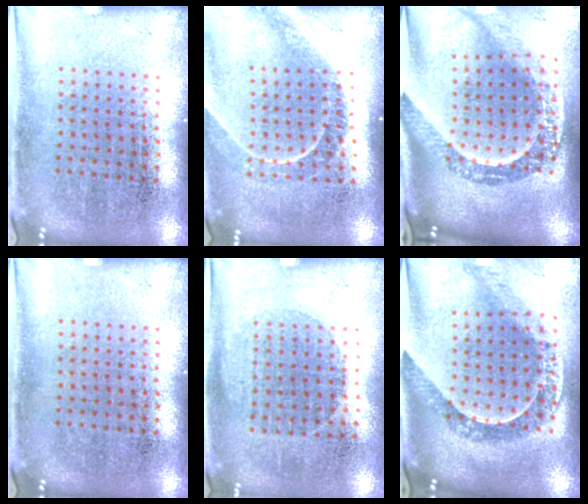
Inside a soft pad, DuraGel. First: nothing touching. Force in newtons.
{"total": 1.2, "press": 1.2, "slide": 0.2}
{"total": 3.3, "press": 2.4, "slide": 2.3}
{"total": 0.0}
{"total": 1.0, "press": 0.9, "slide": 0.4}
{"total": 1.1, "press": 1.1, "slide": 0.2}